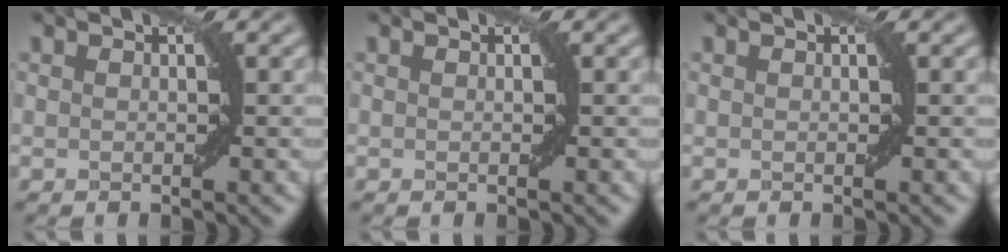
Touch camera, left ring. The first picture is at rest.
{"total": 0.0}
{"total": 0.0}